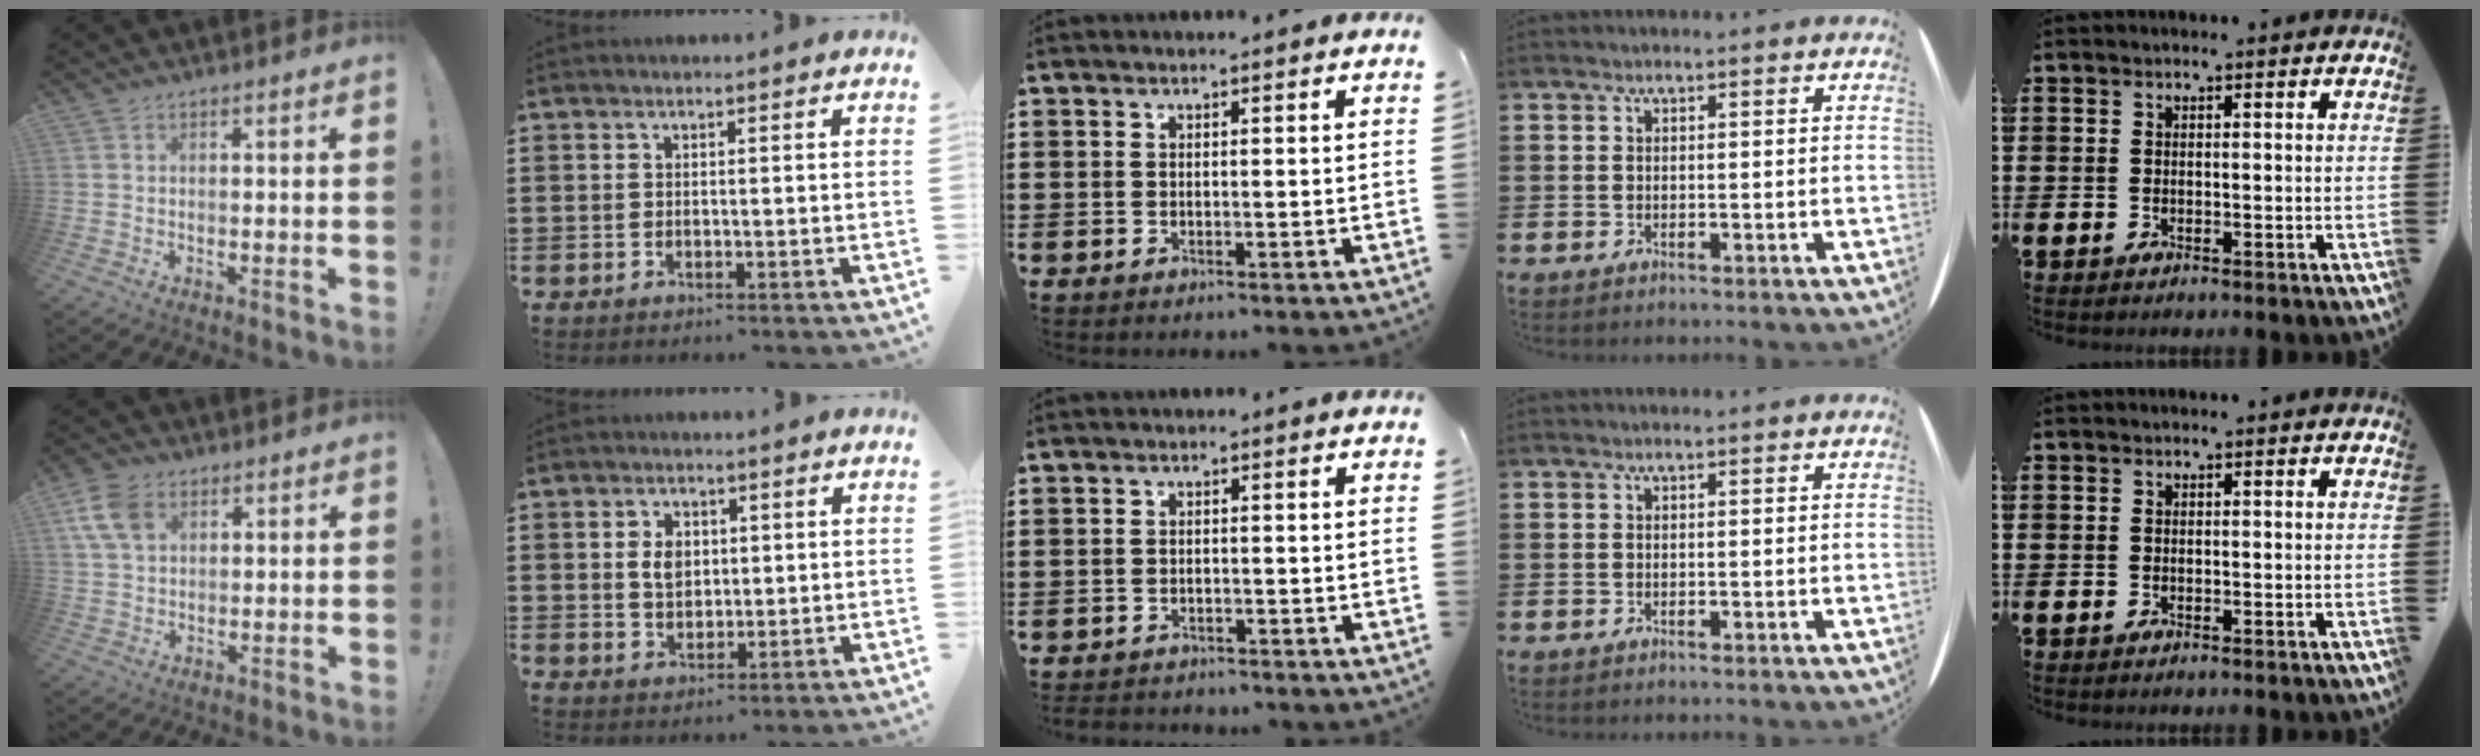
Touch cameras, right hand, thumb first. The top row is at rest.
{"thumb": {"total": 9.0, "force": [3.6, 6.2, 5.5], "torque": [-0.106, -0.001, 0.071]}, "index": {"total": 3.7, "force": [0.6, 2.7, 2.5], "torque": [-0.048, 0.007, 0.007]}, "middle": {"total": 1.5, "force": [-1.5, 0.2, -0.1], "torque": [-0.005, -0.002, -0.033]}}